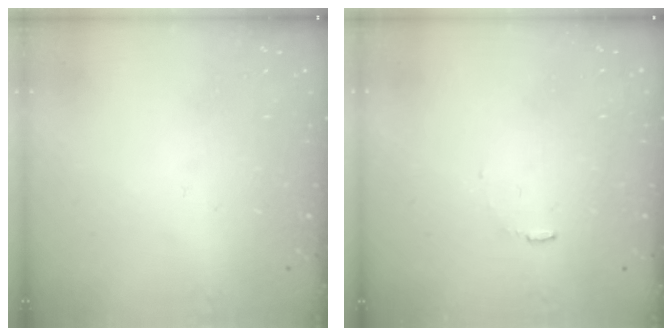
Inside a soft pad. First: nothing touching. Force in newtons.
{"total": 5.0, "press": 5.0, "slide": 0.4}